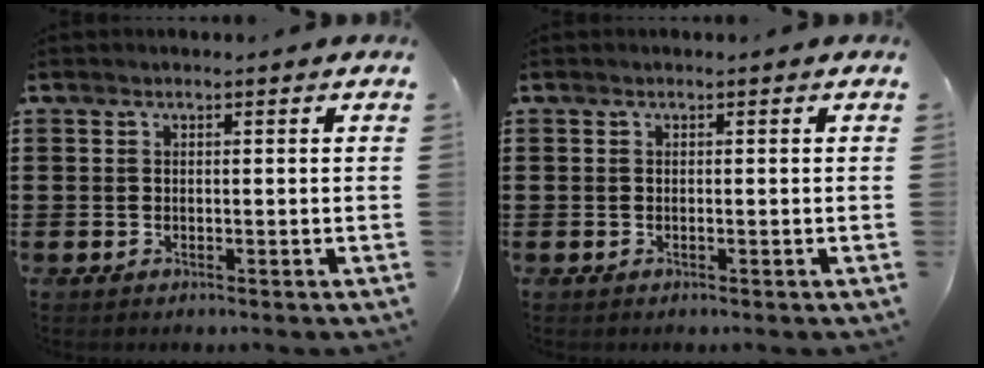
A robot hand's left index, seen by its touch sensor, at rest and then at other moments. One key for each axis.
{"total": 0.0}